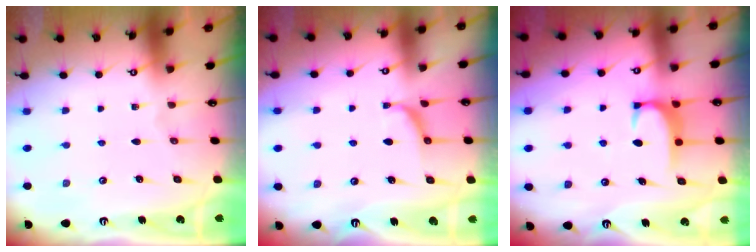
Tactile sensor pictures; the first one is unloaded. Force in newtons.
{"total": 1.2, "press": 1.2, "slide": 0.4}
{"total": 1.8, "press": 1.7, "slide": 0.5}